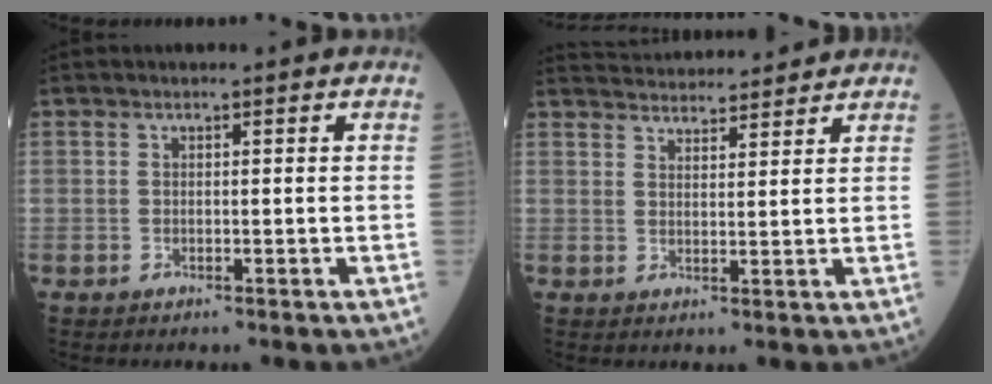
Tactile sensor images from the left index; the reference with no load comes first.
{"total": 11.1, "force": [10.8, 1.5, 2.4], "torque": [-0.037, 0.022, 0.149]}